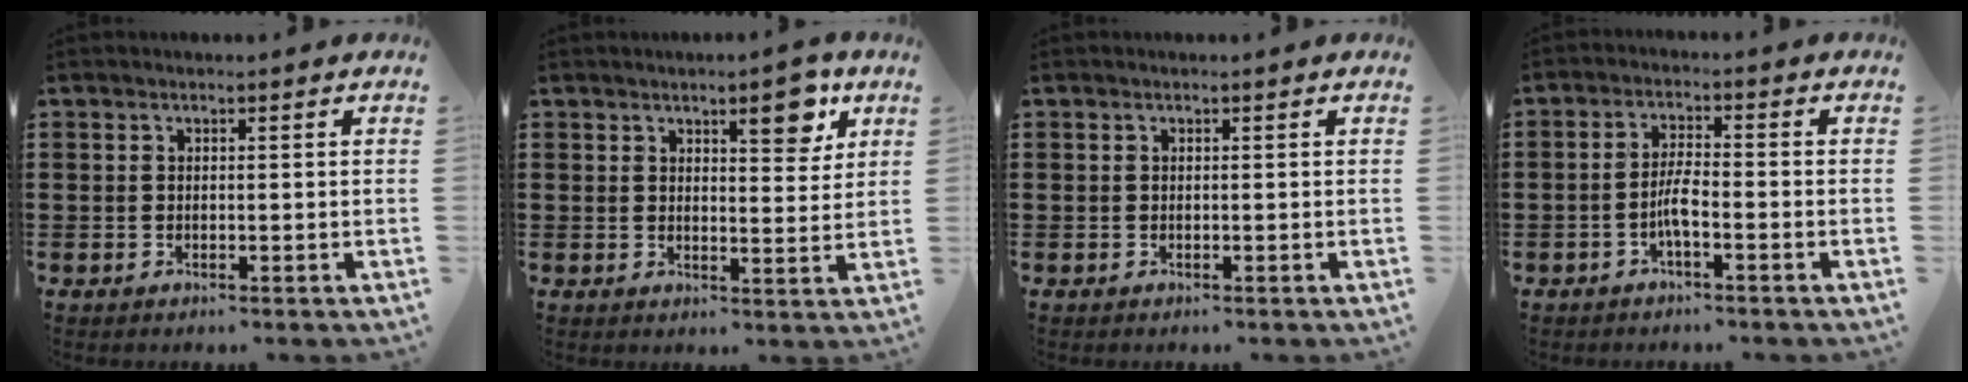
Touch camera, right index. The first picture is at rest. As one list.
[{"total": 6.6, "force": [4.2, 2.3, 4.6], "torque": [-0.059, -0.008, 0.064]}, {"total": 0.0}, {"total": 3.8, "force": [-1.6, 0.5, 3.4], "torque": [-0.075, -0.006, -0.032]}]